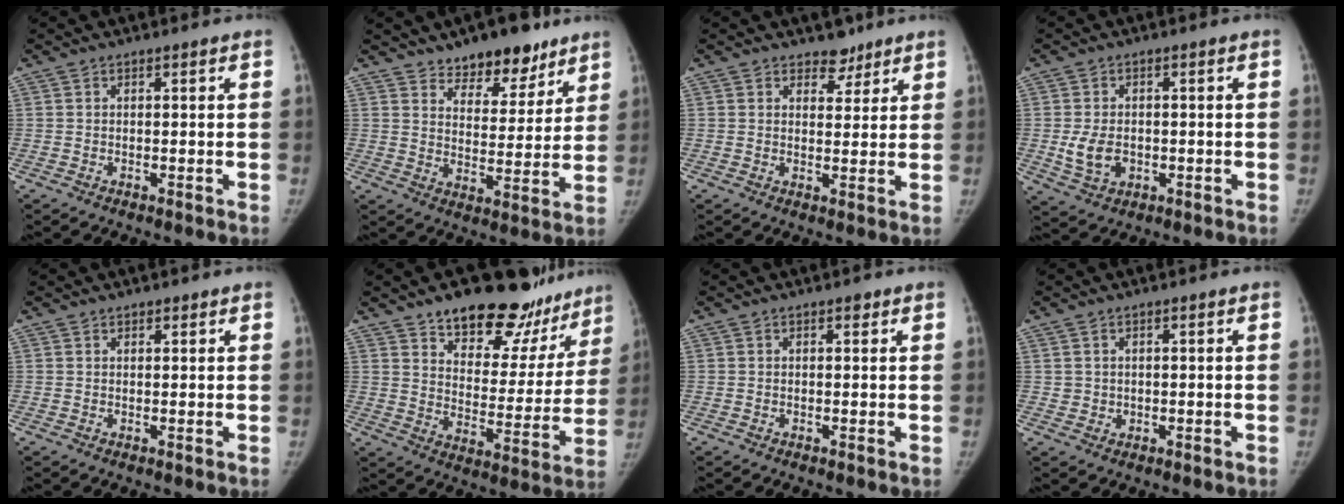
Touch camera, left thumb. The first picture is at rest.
{"total": 11.6, "force": [8.7, 5.8, 5.0], "torque": [-0.030, -0.056, 0.137]}
{"total": 3.7, "force": [2.9, 2.2, 0.6], "torque": [0.016, -0.019, 0.041]}
{"total": 5.8, "force": [-0.7, 4.2, 3.9], "torque": [-0.064, -0.003, -0.005]}
{"total": 1.0, "force": [0.8, 0.5, 0.3], "torque": [0.004, -0.005, 0.009]}
{"total": 24.1, "force": [18.5, 11.4, 10.5], "torque": [-0.094, -0.100, 0.256]}
{"total": 0.9, "force": [0.5, 0.5, 0.5], "torque": [-0.002, -0.002, 0.005]}
{"total": 1.6, "force": [0.5, 1.5, 0.2], "torque": [0.008, -0.002, 0.008]}